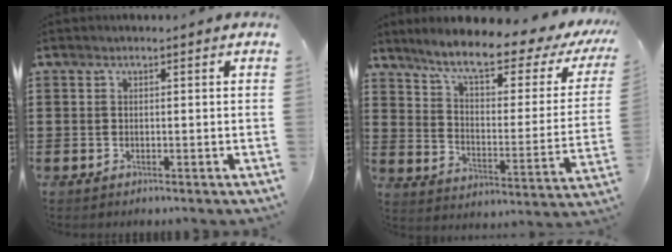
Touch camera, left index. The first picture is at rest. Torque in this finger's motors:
{"motor_torque": [1.32, -0.82, 0.79, 0.21]}